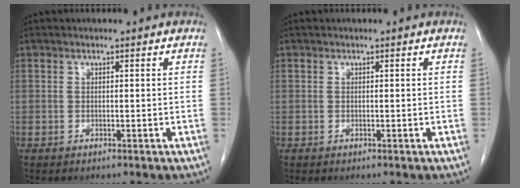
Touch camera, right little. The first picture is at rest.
{"total": 0.0}